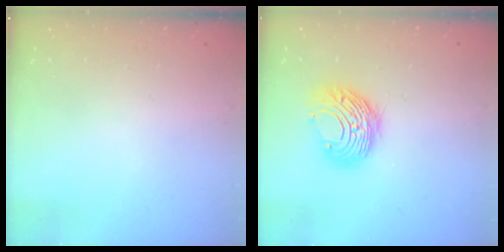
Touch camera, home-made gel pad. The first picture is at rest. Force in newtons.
{"total": 10.9, "press": 10.9, "slide": 0.6}